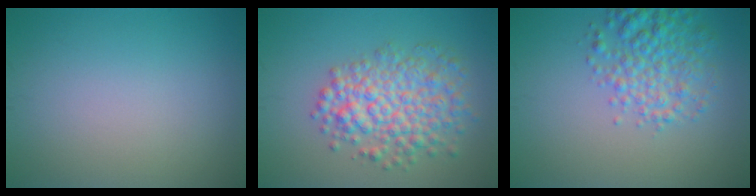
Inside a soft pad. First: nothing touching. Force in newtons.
{"total": 5.9, "press": 5.9, "slide": 0.2}
{"total": 4.6, "press": 4.6, "slide": 0.2}